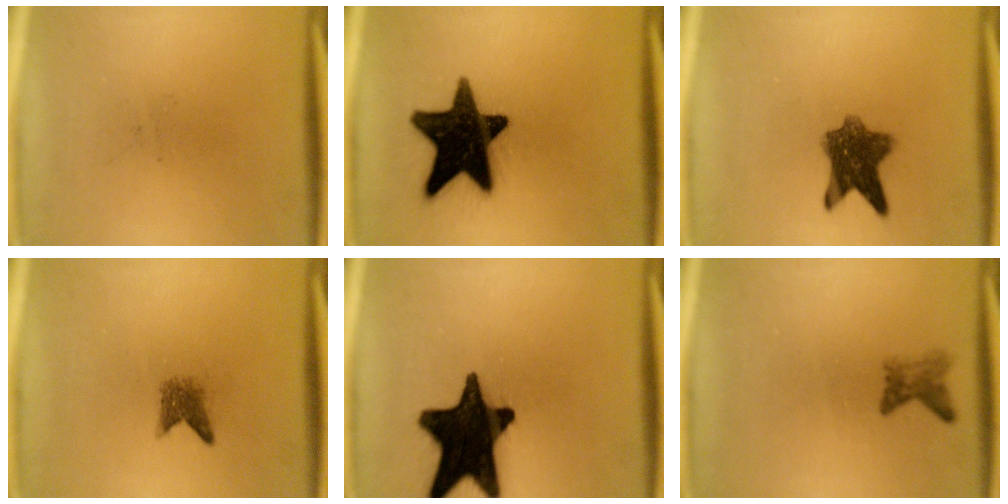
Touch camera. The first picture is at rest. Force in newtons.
{"total": 18.3}
{"total": 7.9}
{"total": 2.3}
{"total": 18.5}
{"total": 1.9}